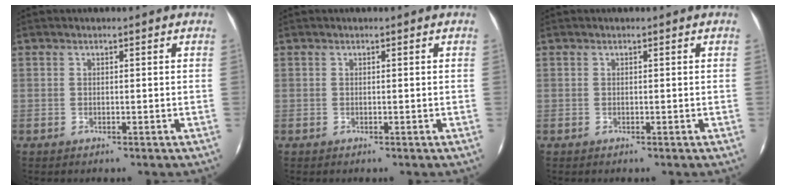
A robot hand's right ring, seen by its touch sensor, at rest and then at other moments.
{"total": 0.0}
{"total": 0.0}